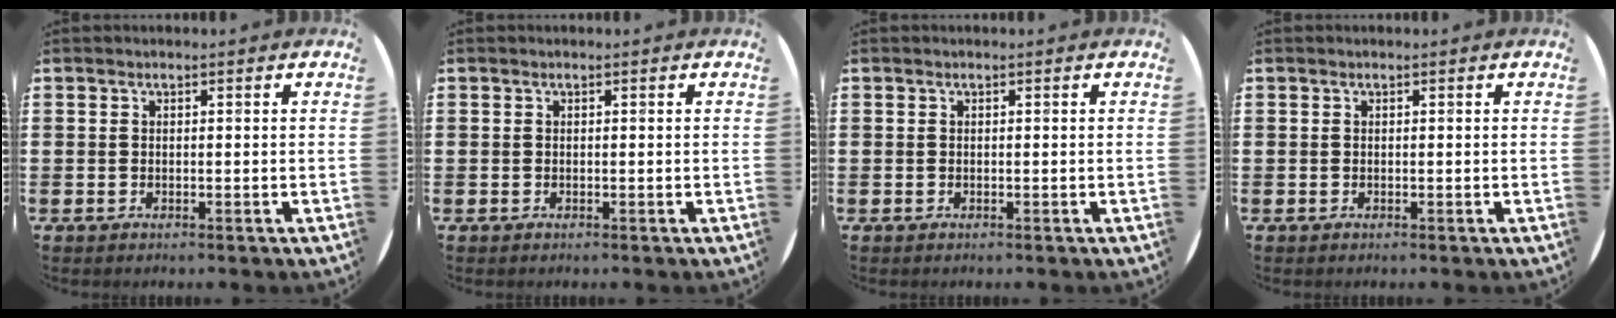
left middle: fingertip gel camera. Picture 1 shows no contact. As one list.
[{"total": 0.0}, {"total": 0.0}, {"total": 0.0}]